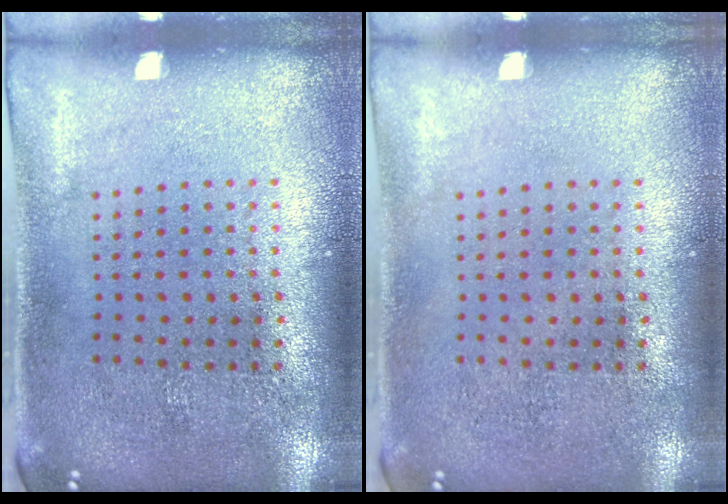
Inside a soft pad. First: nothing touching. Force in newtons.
{"total": 0.0}